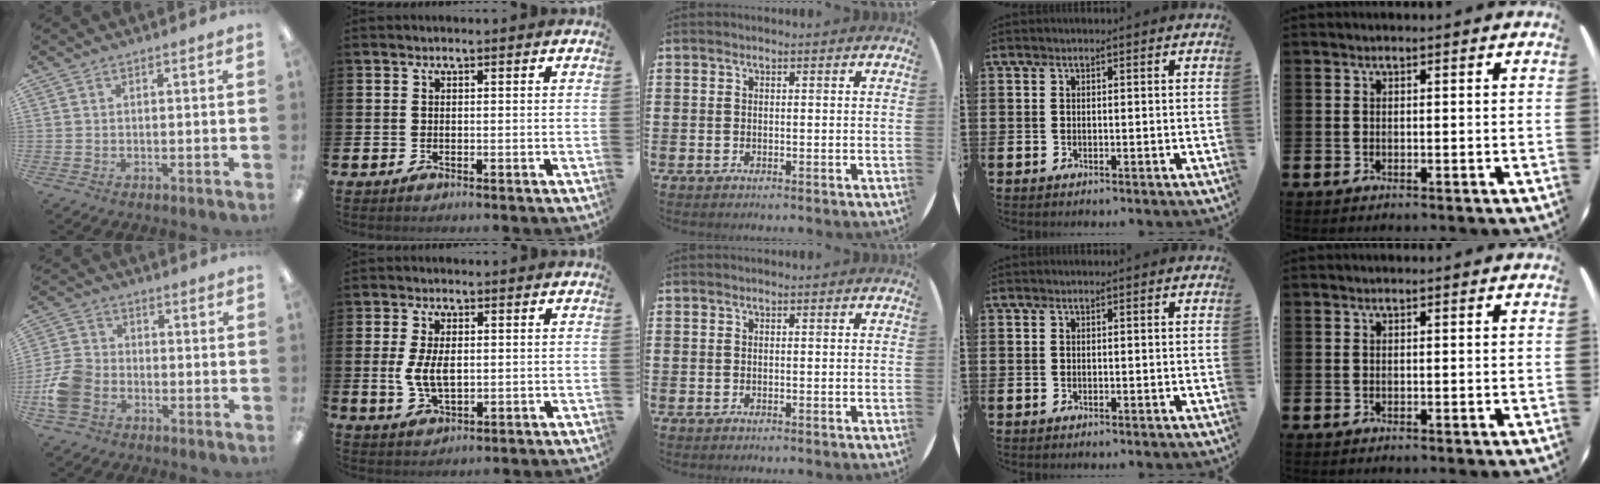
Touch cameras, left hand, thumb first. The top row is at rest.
{"thumb": {"total": 9.1, "force": [-3.5, 6.9, 4.9], "torque": [-0.107, 0.030, -0.063]}, "index": {"total": 5.1, "force": [0.3, 2.7, 4.4], "torque": [-0.082, 0.002, 0.001]}}